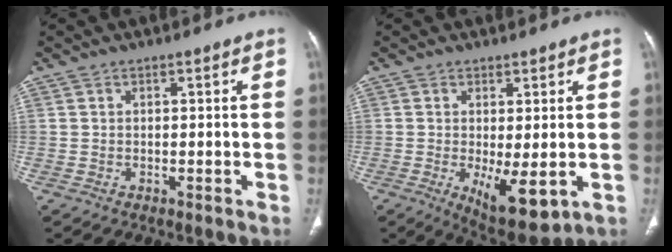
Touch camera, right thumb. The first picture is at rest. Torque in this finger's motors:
{"motor_torque": [-0.29, 0.43, -0.15, -0.04, 0.05]}